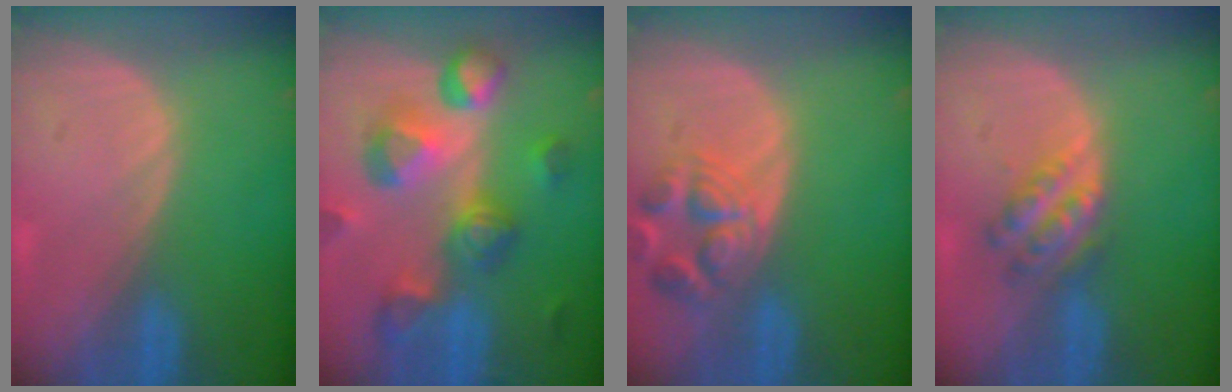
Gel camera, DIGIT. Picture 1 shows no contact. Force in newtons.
{"total": 11.1, "press": 10.0, "slide": 4.9}
{"total": 6.9, "press": 6.3, "slide": 2.8}
{"total": 5.3, "press": 4.9, "slide": 2.0}